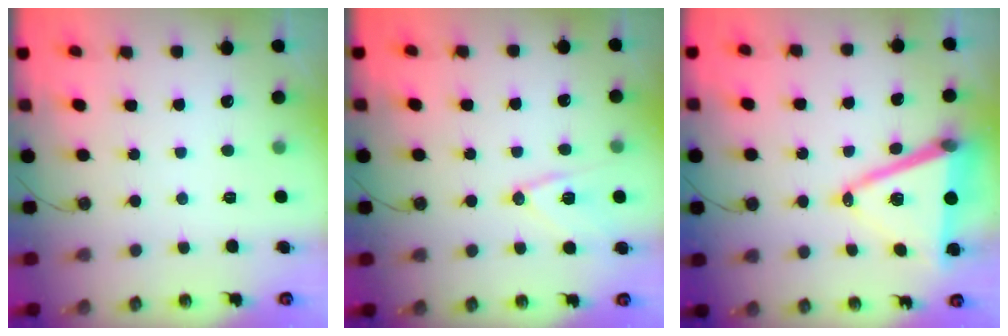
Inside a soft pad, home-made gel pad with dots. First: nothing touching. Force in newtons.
{"total": 12.0, "press": 12.0, "slide": 0.5}
{"total": 15.5, "press": 14.9, "slide": 4.0}